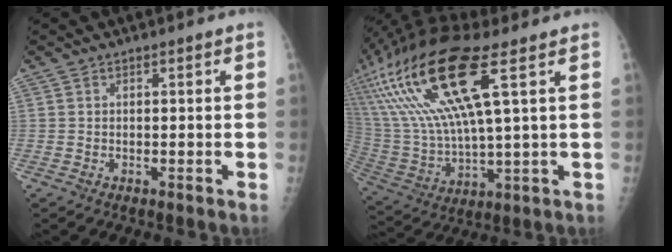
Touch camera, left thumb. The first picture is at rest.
{"total": 23.8, "force": [9.5, 6.0, 21.0], "torque": [-0.469, -0.010, 0.187]}